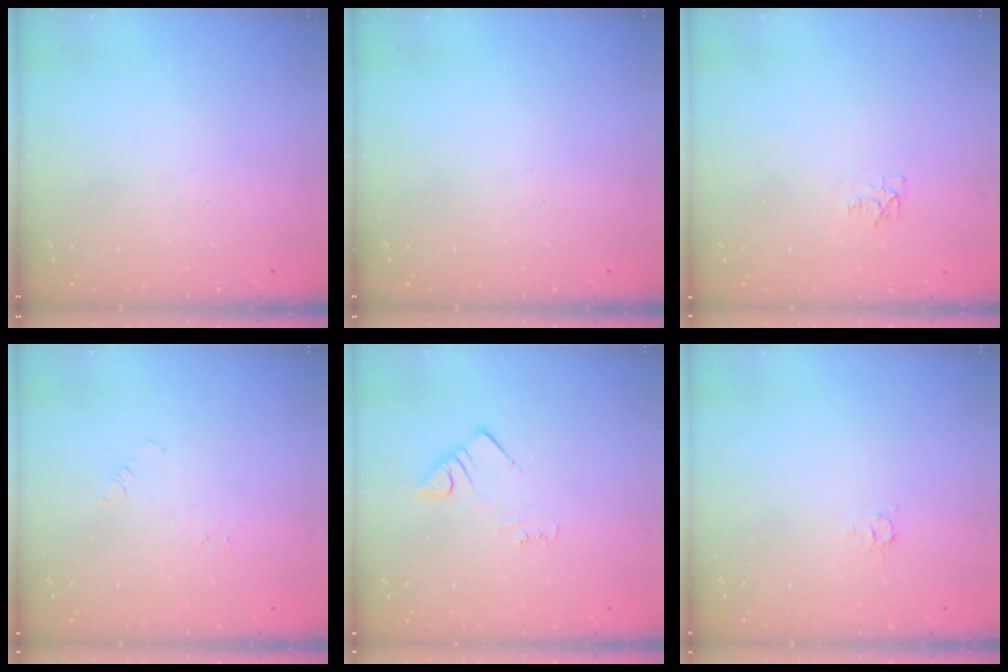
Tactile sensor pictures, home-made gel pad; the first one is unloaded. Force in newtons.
{"total": 0.0}
{"total": 5.0, "press": 5.0, "slide": 0.5}
{"total": 2.2, "press": 2.2, "slide": 0.2}
{"total": 4.0, "press": 3.9, "slide": 0.6}
{"total": 3.6, "press": 3.6, "slide": 0.3}